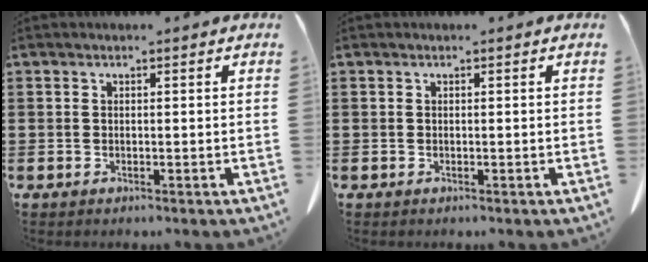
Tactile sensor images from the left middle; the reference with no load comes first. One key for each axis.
{"total": 0.0}